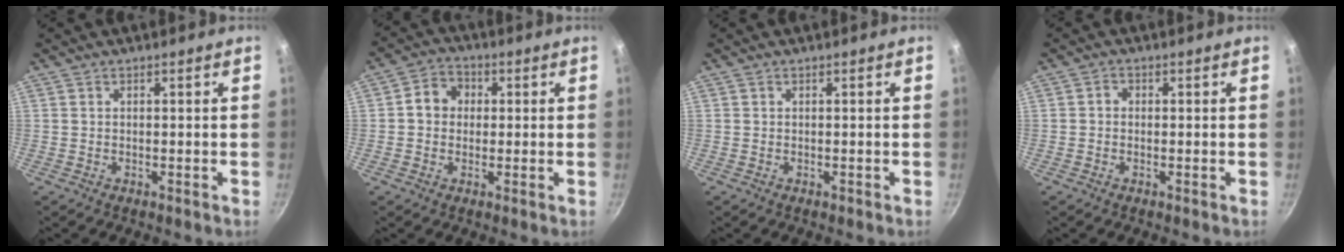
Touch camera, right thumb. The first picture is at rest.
{"total": 6.0, "force": [0.6, 5.2, 2.9], "torque": [-0.020, 0.013, -0.003]}
{"total": 0.0}
{"total": 1.3, "force": [-0.2, 1.1, 0.6], "torque": [-0.009, 0.007, -0.007]}